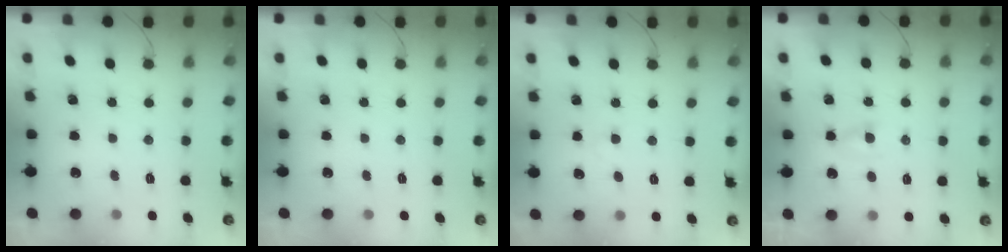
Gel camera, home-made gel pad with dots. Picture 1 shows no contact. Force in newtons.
{"total": 0.0}
{"total": 1.2, "press": 1.0, "slide": 0.6}
{"total": 1.6, "press": 1.4, "slide": 0.7}